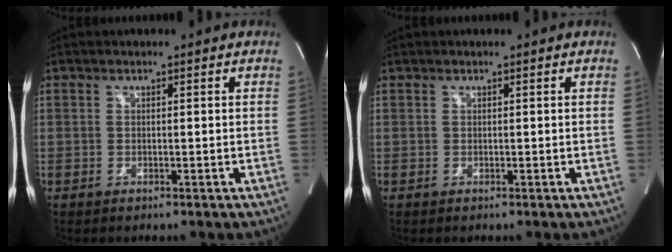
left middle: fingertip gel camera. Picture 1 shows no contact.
{"total": 0.0}